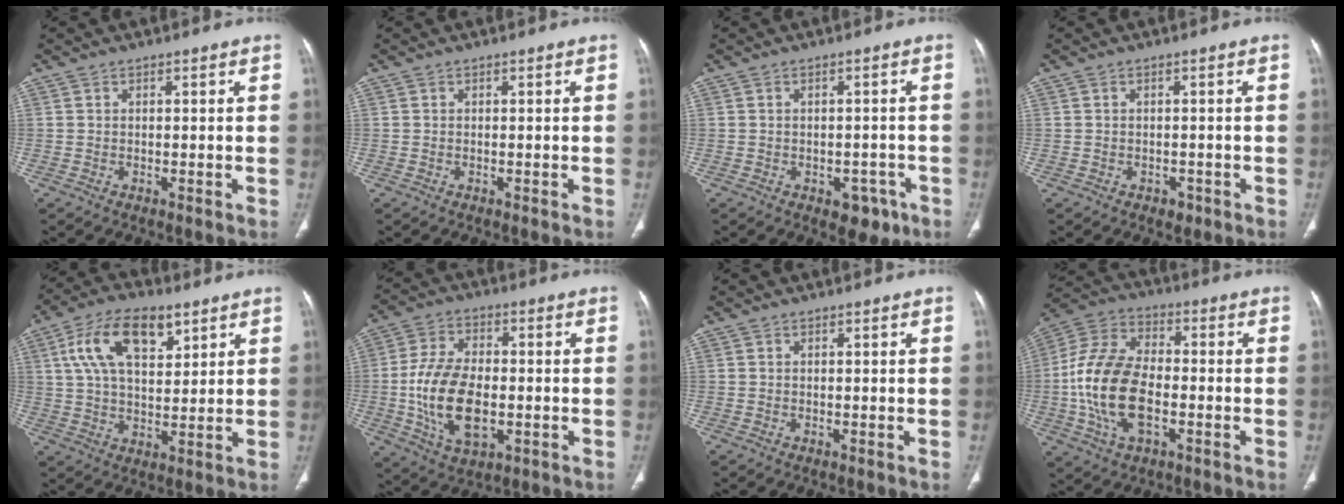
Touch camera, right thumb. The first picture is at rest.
{"total": 0.0}
{"total": 5.0, "force": [-2.5, 3.2, 2.9], "torque": [-0.012, 0.014, -0.027]}
{"total": 1.6, "force": [-0.8, 1.1, 0.7], "torque": [-0.004, 0.003, -0.008]}
{"total": 14.0, "force": [6.2, 7.2, 10.3], "torque": [-0.168, -0.005, 0.112]}
{"total": 14.9, "force": [-2.2, 8.6, 11.9], "torque": [-0.217, 0.005, -0.033]}
{"total": 0.0}
{"total": 16.8, "force": [-3.2, 9.6, 13.3], "torque": [-0.267, 0.024, -0.059]}